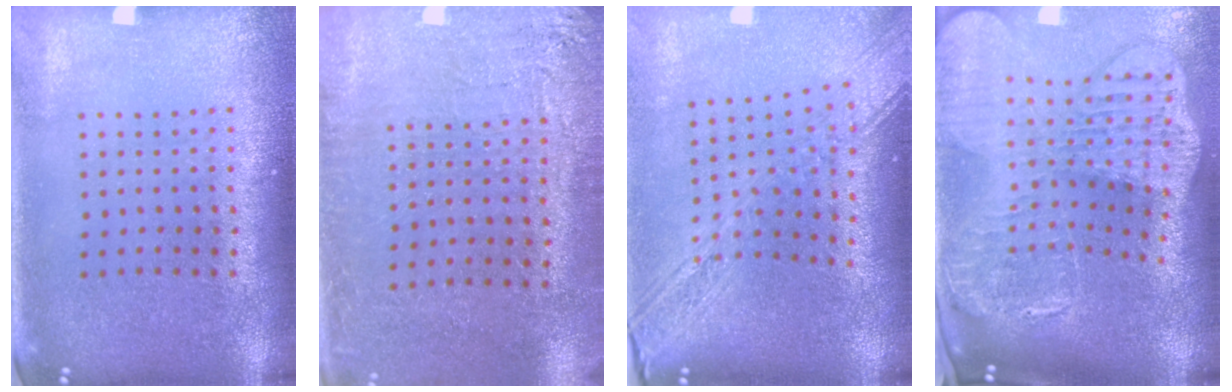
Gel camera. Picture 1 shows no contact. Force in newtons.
{"total": 2.8, "press": 2.6, "slide": 1.1}
{"total": 2.9, "press": 2.3, "slide": 1.9}
{"total": 4.5, "press": 3.3, "slide": 3.0}